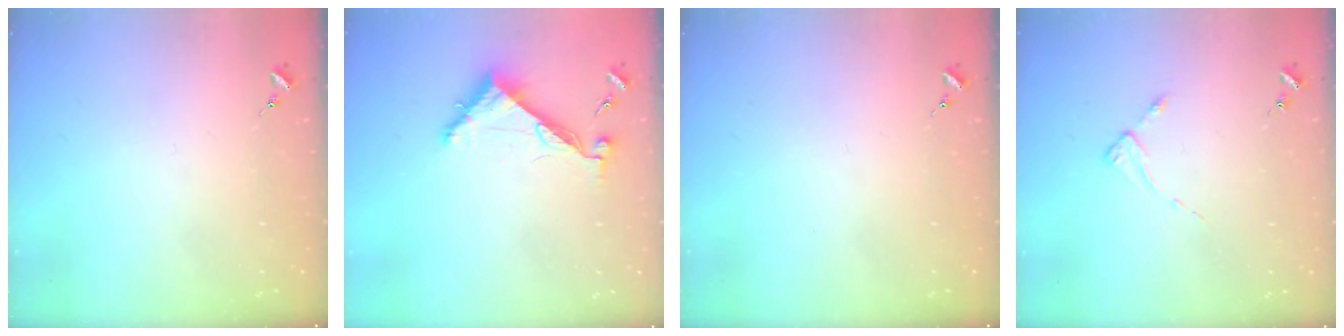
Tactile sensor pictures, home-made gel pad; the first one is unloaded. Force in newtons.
{"total": 7.3, "press": 7.3, "slide": 0.6}
{"total": 0.0}
{"total": 2.6, "press": 2.6, "slide": 0.3}